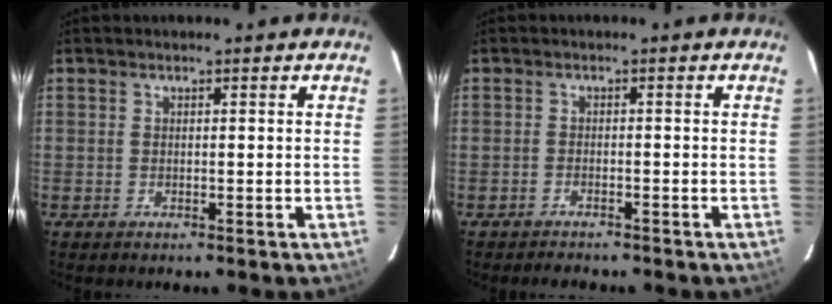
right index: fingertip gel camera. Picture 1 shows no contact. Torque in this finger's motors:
{"motor_torque": [0.06, -0.03, 0.03, 0.00]}